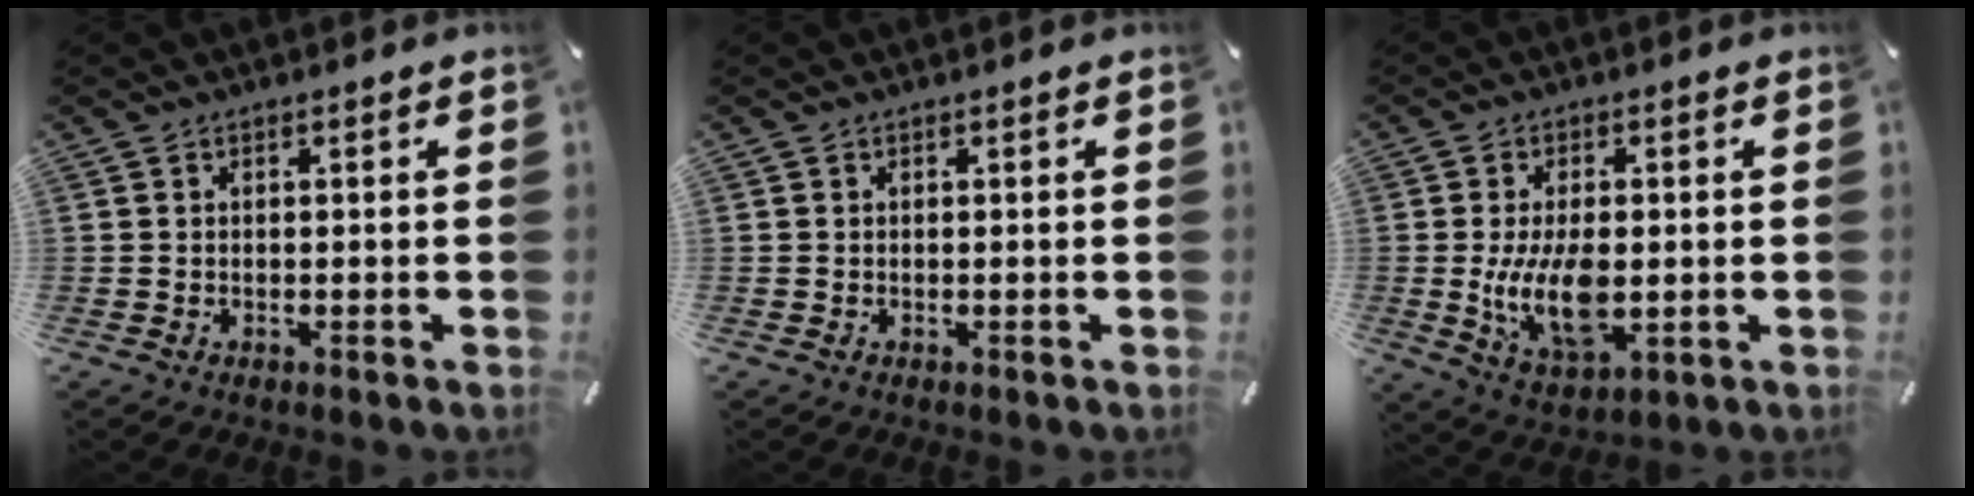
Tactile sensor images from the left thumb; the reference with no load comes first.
{"total": 0.0}
{"total": 11.8, "force": [-1.0, 6.3, 9.9], "torque": [-0.201, -0.018, -0.015]}